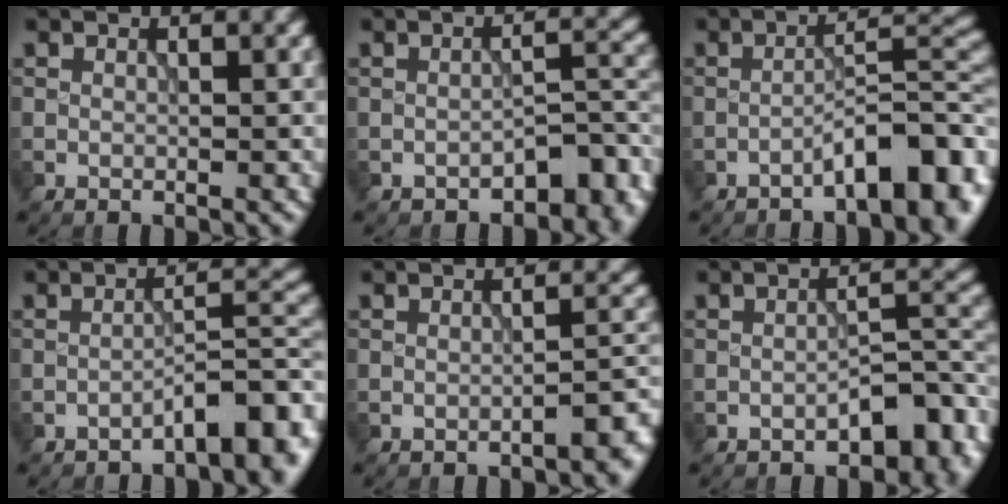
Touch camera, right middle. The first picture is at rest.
{"total": 4.2, "force": [-2.9, 1.7, 2.6], "torque": [-0.026, 0.006, -0.043]}
{"total": 6.8, "force": [-4.0, 1.8, 5.2], "torque": [-0.071, 0.018, -0.064]}
{"total": 5.0, "force": [-3.1, 1.2, 3.7], "torque": [-0.051, 0.015, -0.047]}
{"total": 2.9, "force": [-2.0, 0.7, 2.0], "torque": [-0.024, 0.010, -0.033]}
{"total": 4.9, "force": [-2.5, 2.0, 3.6], "torque": [-0.045, 0.013, -0.040]}